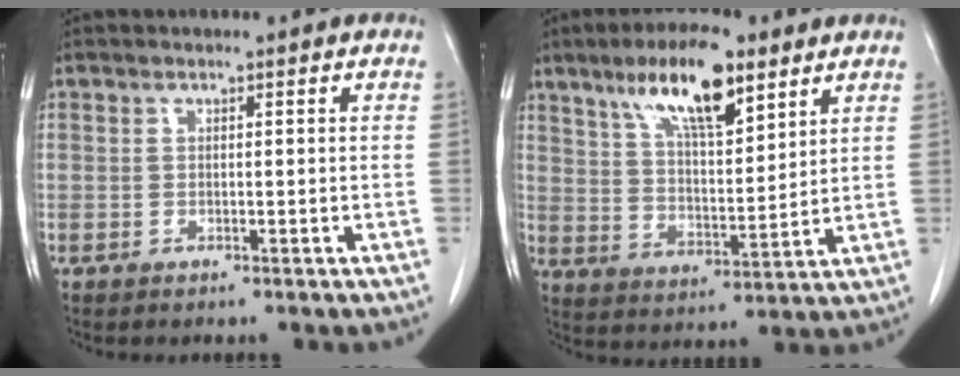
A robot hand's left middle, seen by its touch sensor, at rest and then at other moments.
{"total": 12.8, "force": [8.0, 3.3, 9.4], "torque": [-0.167, 0.007, 0.143]}